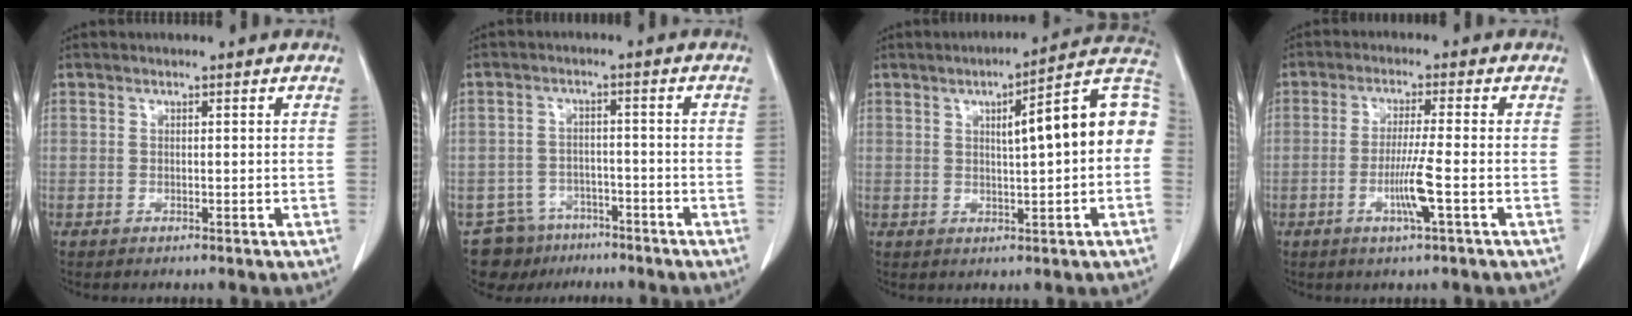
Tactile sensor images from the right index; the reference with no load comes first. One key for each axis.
{"total": 6.8, "fx": -5.2, "fy": 4.4, "fz": 0.0, "tx": 0.007, "ty": 0.018, "tz": -0.081}
{"total": 12.9, "fx": 1.5, "fy": 1.8, "fz": 12.7, "tx": -0.167, "ty": 0.037, "tz": 0.016}
{"total": 5.8, "fx": -1.8, "fy": -0.7, "fz": 5.4, "tx": -0.101, "ty": -0.013, "tz": -0.036}